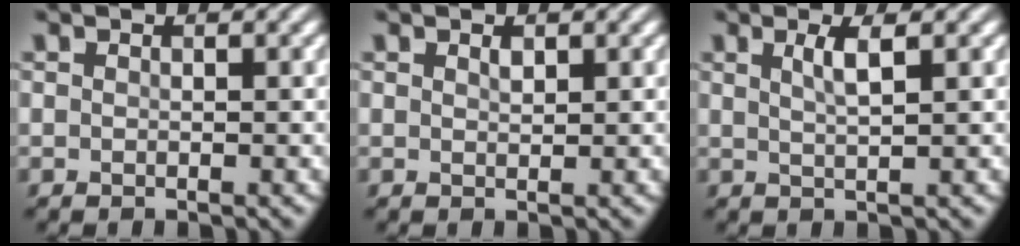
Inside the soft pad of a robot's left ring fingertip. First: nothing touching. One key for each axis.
{"total": 0.7, "fx": 0.5, "fy": 0.3, "fz": 0.4, "tx": -0.011, "ty": -0.002, "tz": 0.010}
{"total": 2.1, "fx": 0.9, "fy": 0.5, "fz": 1.8, "tx": -0.029, "ty": 0.002, "tz": 0.012}